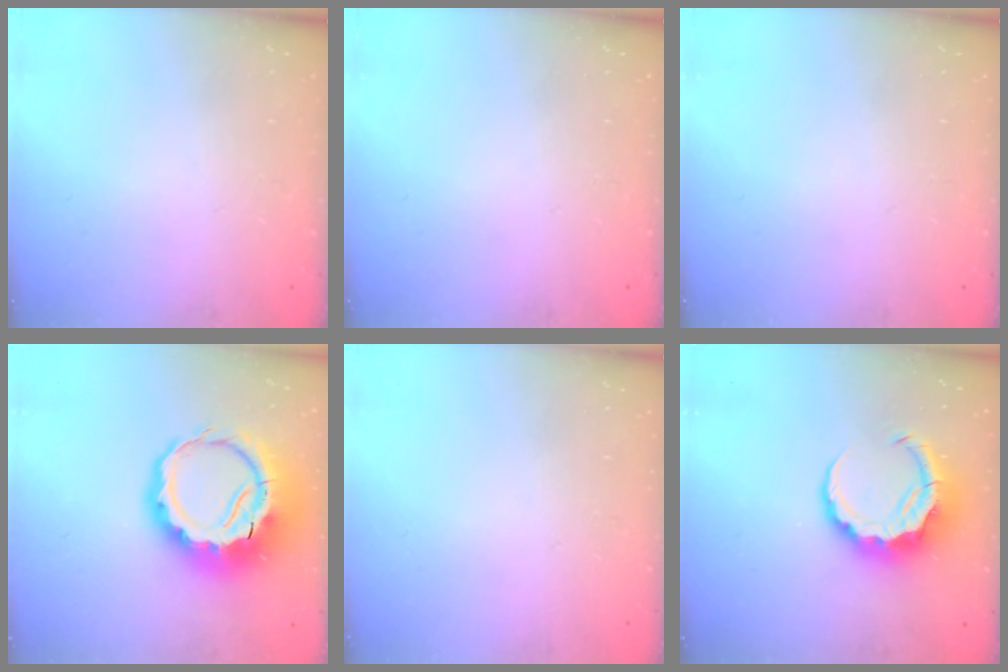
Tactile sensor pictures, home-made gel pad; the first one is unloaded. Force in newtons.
{"total": 0.0}
{"total": 0.0}
{"total": 16.5, "press": 16.2, "slide": 3.4}
{"total": 0.0}
{"total": 8.8, "press": 8.6, "slide": 1.6}